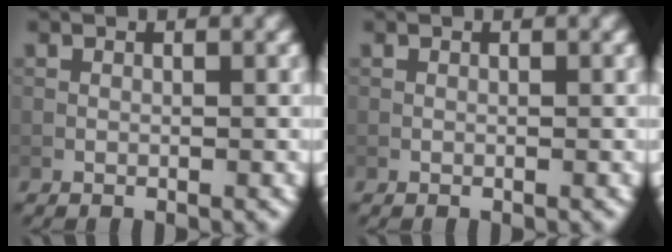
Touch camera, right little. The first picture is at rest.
{"total": 0.0}